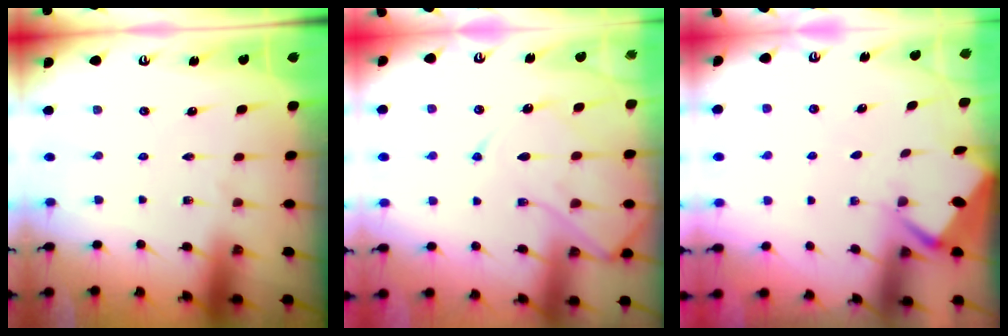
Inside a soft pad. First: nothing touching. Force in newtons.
{"total": 11.9, "press": 11.9, "slide": 1.3}
{"total": 2.7, "press": 2.6, "slide": 0.3}